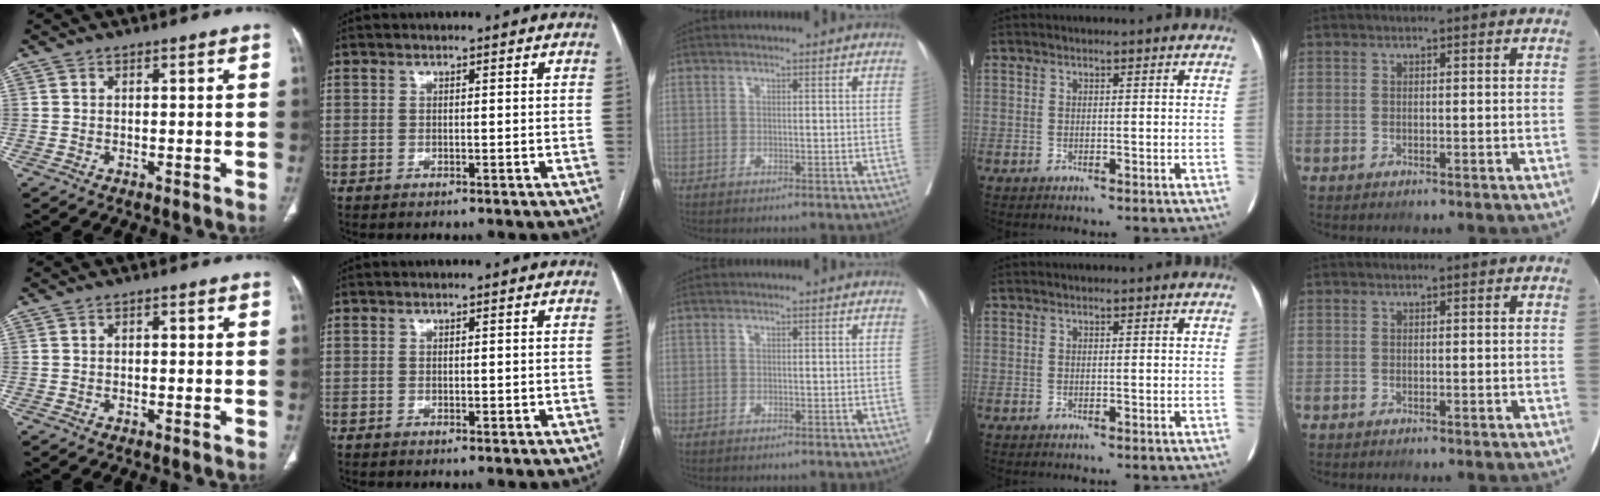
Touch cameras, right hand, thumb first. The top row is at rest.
{"thumb": {"total": 1.0, "force": [0.1, 0.6, 0.8], "torque": [-0.011, 0.003, 0.000]}, "index": {"total": 1.0, "force": [-0.1, 0.5, 0.8], "torque": [-0.013, 0.001, 0.003]}}